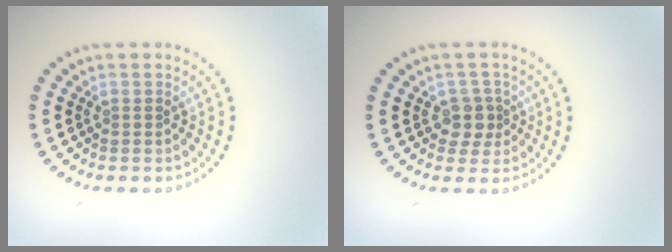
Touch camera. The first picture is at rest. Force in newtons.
{"total": 2.0, "press": 1.7, "slide": 1.1}